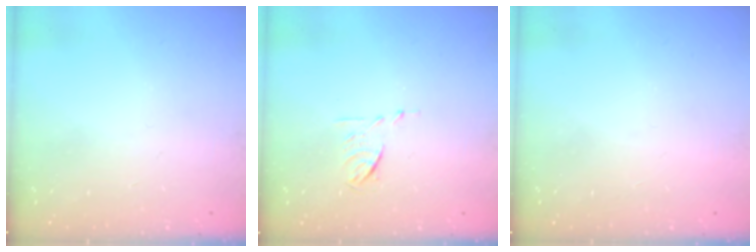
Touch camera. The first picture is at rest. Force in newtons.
{"total": 5.5, "press": 5.4, "slide": 1.1}
{"total": 1.6, "press": 1.6, "slide": 0.1}